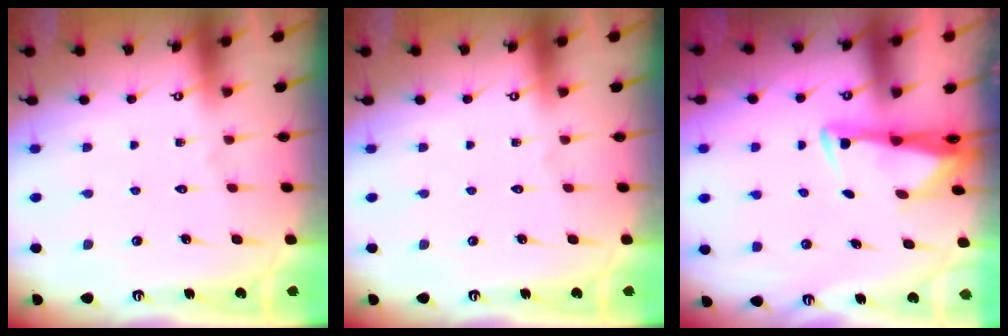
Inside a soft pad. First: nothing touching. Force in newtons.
{"total": 0.0}
{"total": 3.1, "press": 2.9, "slide": 0.9}